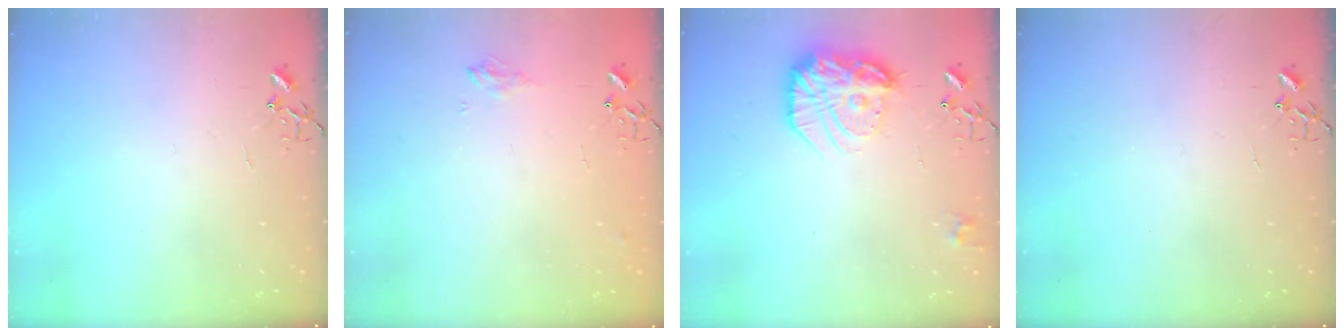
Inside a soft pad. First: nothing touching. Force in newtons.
{"total": 7.7, "press": 7.7, "slide": 0.9}
{"total": 19.0, "press": 19.0, "slide": 1.7}
{"total": 0.0}